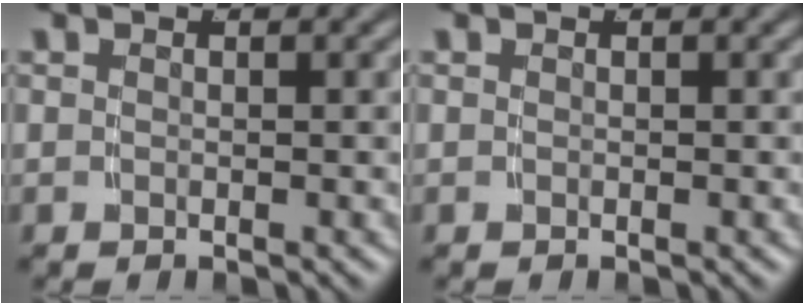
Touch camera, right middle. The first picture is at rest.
{"total": 0.0}